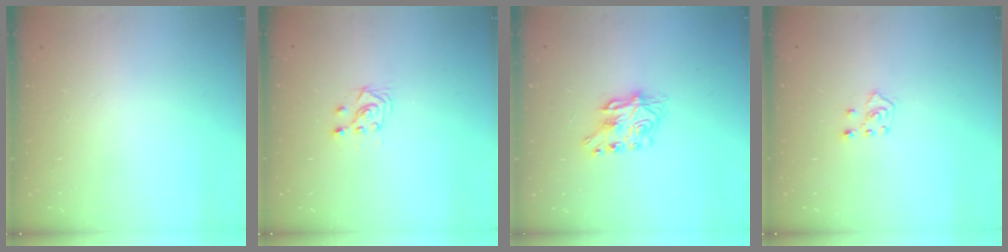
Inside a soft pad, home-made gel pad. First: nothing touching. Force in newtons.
{"total": 3.7, "press": 3.6, "slide": 0.9}
{"total": 7.1, "press": 7.1, "slide": 0.2}
{"total": 5.0, "press": 4.9, "slide": 0.8}